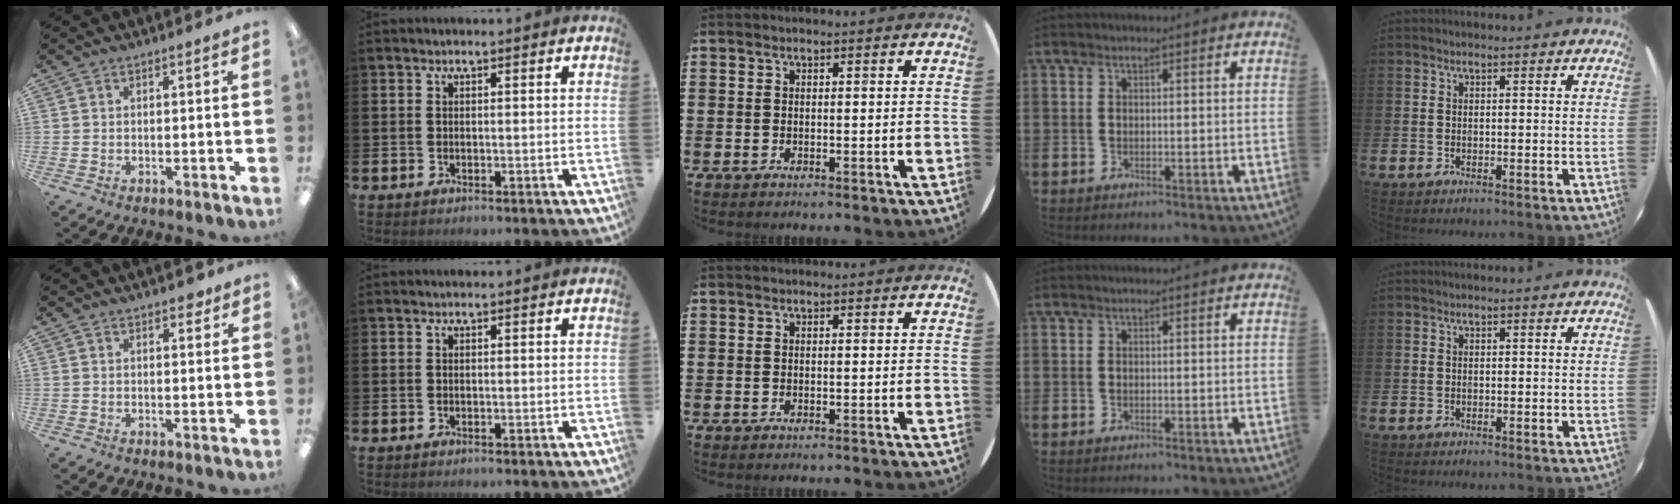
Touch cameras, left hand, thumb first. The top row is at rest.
{"thumb": {"total": 2.5, "force": [1.9, 1.1, 1.3], "torque": [-0.004, -0.008, 0.028]}}